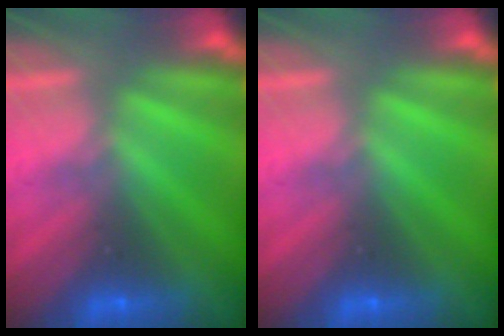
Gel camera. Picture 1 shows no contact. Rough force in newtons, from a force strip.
{"total": 0.0}